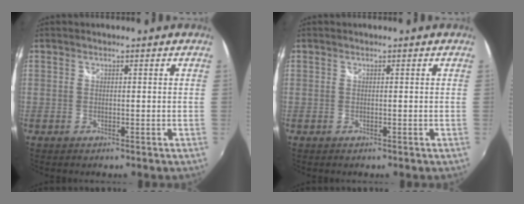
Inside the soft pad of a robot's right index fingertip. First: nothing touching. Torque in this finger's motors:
{"motor_torque": [0.00, 0.00, 0.00, 0.00]}